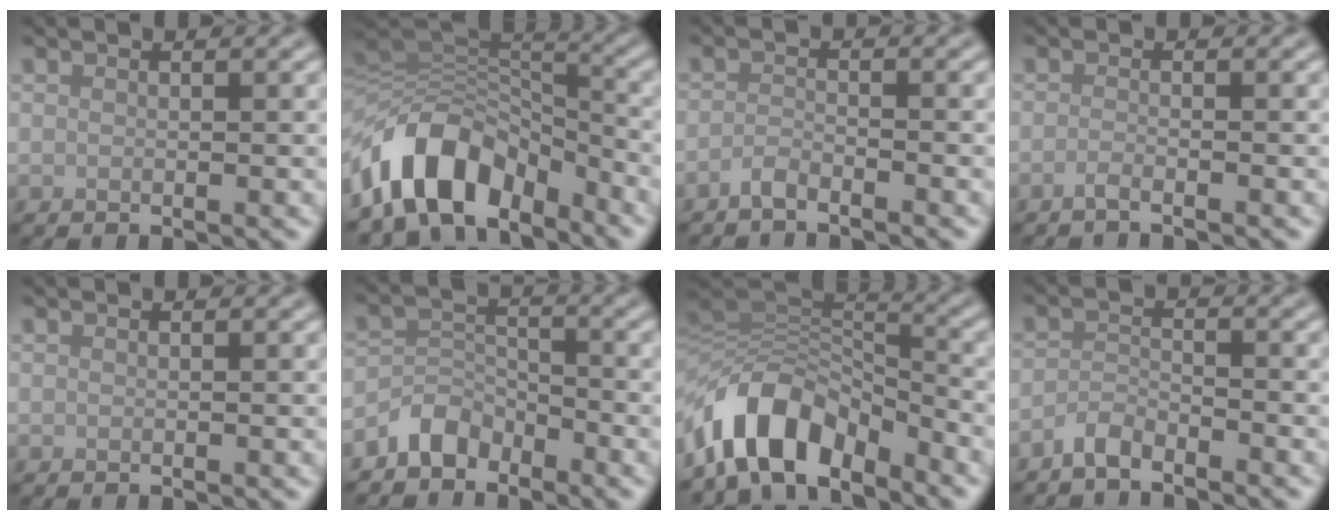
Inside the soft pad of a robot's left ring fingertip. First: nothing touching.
{"total": 9.7, "force": [-5.9, 5.8, 5.0], "torque": [-0.075, 0.009, -0.113]}
{"total": 1.6, "force": [-1.5, 0.3, 0.6], "torque": [-0.012, 0.002, -0.034]}
{"total": 1.3, "force": [-1.1, 0.2, 0.8], "torque": [-0.008, -0.005, -0.028]}
{"total": 0.0}
{"total": 3.2, "force": [-2.7, 1.6, 0.7], "torque": [-0.009, 0.009, -0.064]}
{"total": 8.7, "force": [-5.8, 4.4, 4.7], "torque": [-0.066, 0.003, -0.110]}
{"total": 2.3, "force": [-2.2, 0.3, 0.6], "torque": [-0.013, 0.002, -0.050]}